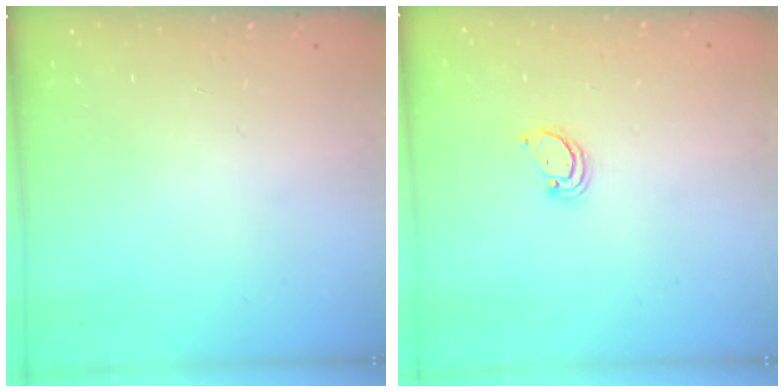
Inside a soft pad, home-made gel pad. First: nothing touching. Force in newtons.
{"total": 2.1, "press": 2.1, "slide": 0.2}